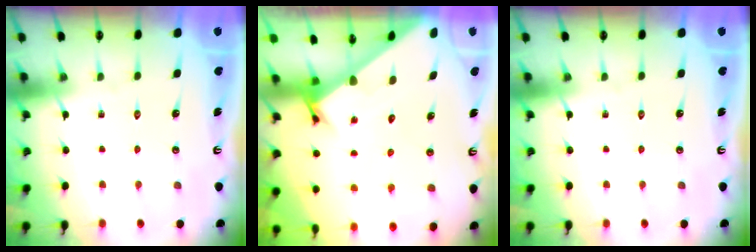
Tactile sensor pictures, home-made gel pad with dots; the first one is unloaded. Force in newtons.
{"total": 2.3, "press": 2.3, "slide": 0.0}
{"total": 0.0}